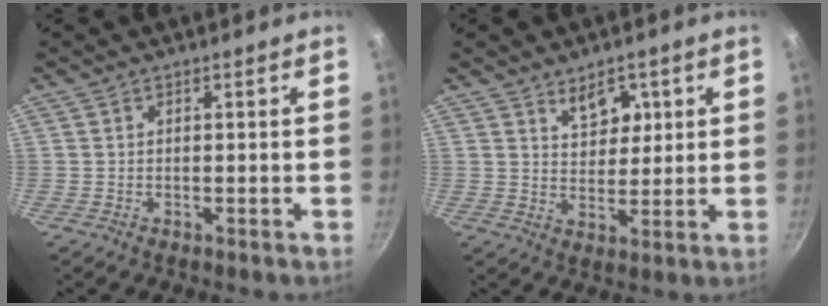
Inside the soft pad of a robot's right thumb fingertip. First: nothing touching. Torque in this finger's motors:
{"motor_torque": [-0.83, 1.04, 0.19, 0.00, 0.17]}